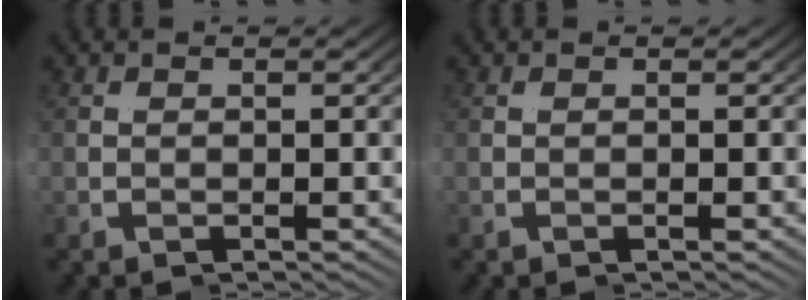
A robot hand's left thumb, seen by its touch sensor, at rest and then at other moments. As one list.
[{"total": 0.0}]